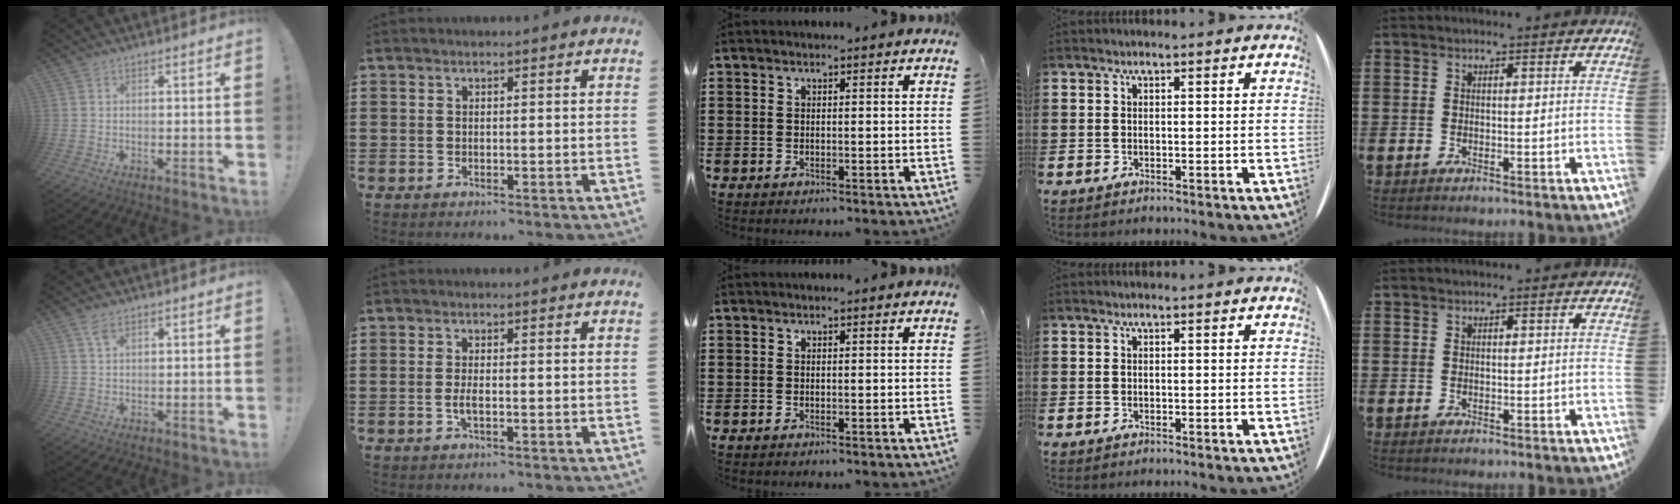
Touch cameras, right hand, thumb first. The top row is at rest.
{"thumb": {"total": 2.7, "force": [1.6, 1.1, 1.9], "torque": [-0.039, -0.001, 0.029]}, "index": {"total": 2.0, "force": [-0.5, 0.5, 1.8], "torque": [-0.041, -0.004, -0.012]}}